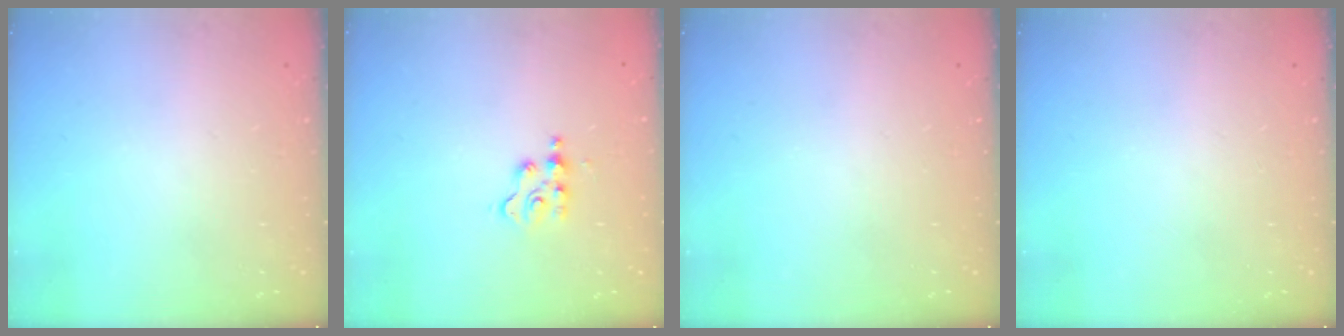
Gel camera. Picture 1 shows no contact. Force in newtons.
{"total": 3.8, "press": 3.7, "slide": 0.6}
{"total": 0.0}
{"total": 0.0}